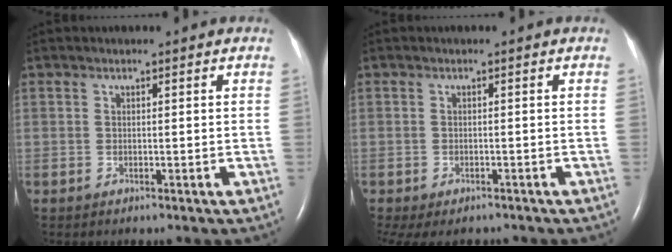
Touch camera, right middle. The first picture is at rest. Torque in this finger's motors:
{"motor_torque": [0.87, -1.27, 0.17, 0.04]}